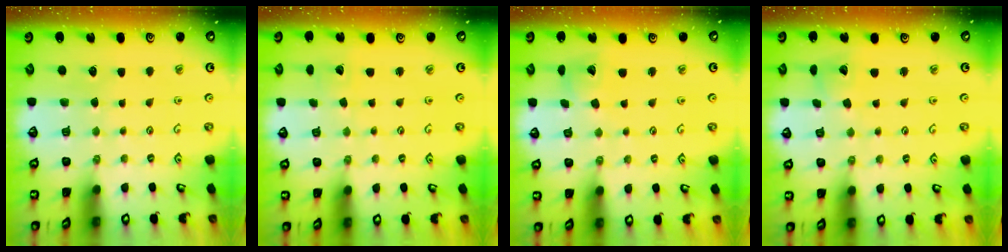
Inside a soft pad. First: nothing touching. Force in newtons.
{"total": 1.2, "press": 1.2, "slide": 0.1}
{"total": 6.4, "press": 6.4, "slide": 0.9}
{"total": 5.0, "press": 4.9, "slide": 0.5}